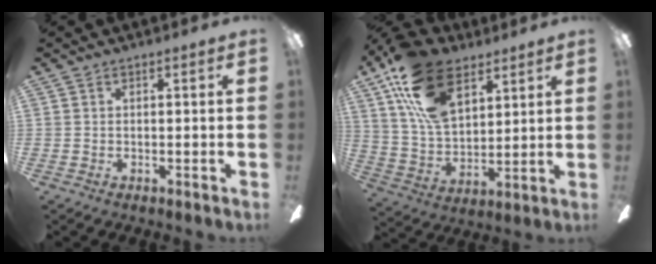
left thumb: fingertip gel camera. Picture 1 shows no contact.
{"total": 20.4, "force": [11.0, 11.6, 12.7], "torque": [-0.243, -0.035, 0.200]}